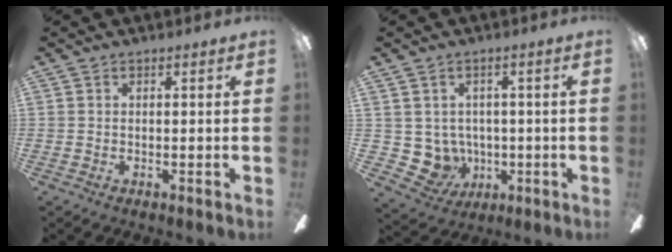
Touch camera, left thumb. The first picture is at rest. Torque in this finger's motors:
{"motor_torque": [0.53, 0.54, -0.20, 0.13, 0.01]}